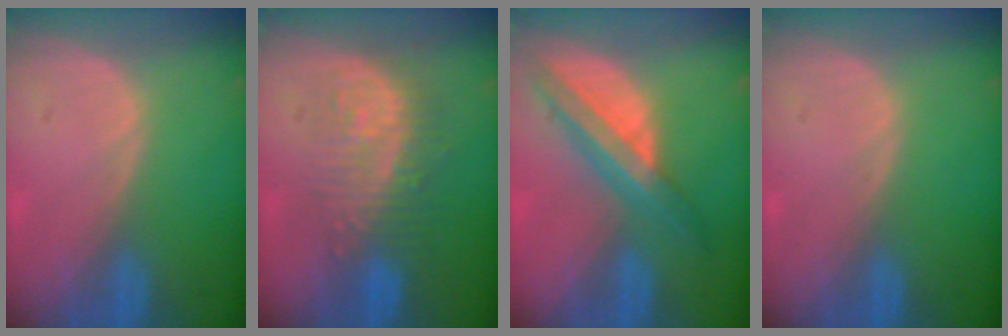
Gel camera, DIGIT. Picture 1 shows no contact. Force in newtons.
{"total": 9.0, "press": 8.6, "slide": 2.9}
{"total": 8.0, "press": 6.7, "slide": 4.3}
{"total": 0.0}